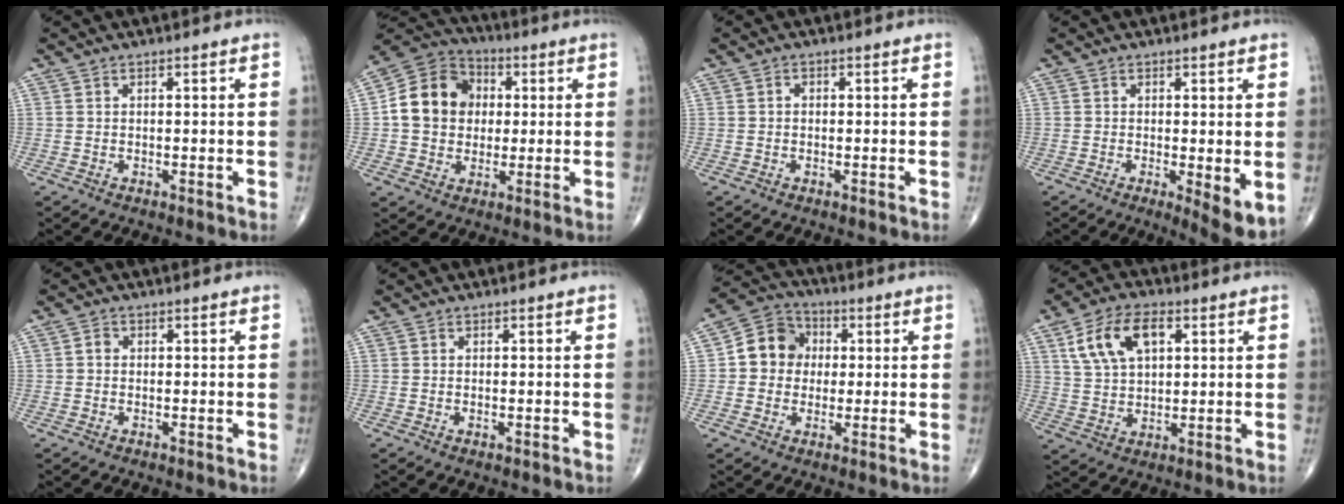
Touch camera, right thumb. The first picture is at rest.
{"total": 13.3, "force": [1.1, 11.2, 7.1], "torque": [-0.104, 0.020, 0.011]}
{"total": 0.8, "force": [0.0, 0.6, 0.4], "torque": [-0.005, 0.003, -0.003]}
{"total": 5.9, "force": [-0.9, 1.6, 5.6], "torque": [-0.083, -0.019, -0.014]}
{"total": 1.1, "force": [-0.1, 0.9, 0.6], "torque": [-0.004, 0.003, -0.006]}
{"total": 0.7, "force": [-0.2, 0.3, 0.6], "torque": [-0.011, -0.003, -0.003]}
{"total": 9.4, "force": [0.8, 8.3, 4.3], "torque": [-0.045, 0.020, 0.000]}
{"total": 11.3, "force": [4.2, 6.4, 8.2], "torque": [-0.144, 0.002, 0.080]}